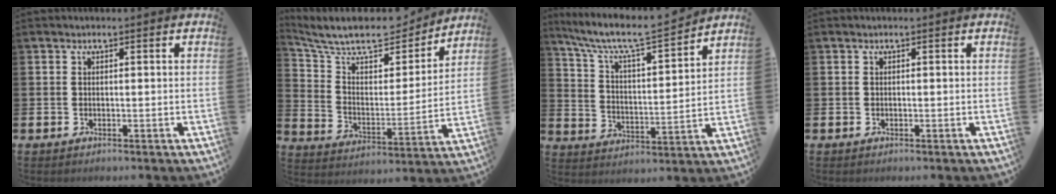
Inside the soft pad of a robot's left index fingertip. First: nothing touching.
{"total": 10.6, "force": [9.4, 3.3, 3.6], "torque": [-0.107, -0.068, 0.161]}
{"total": 8.4, "force": [7.4, 1.3, 3.7], "torque": [-0.109, -0.051, 0.122]}
{"total": 0.0}